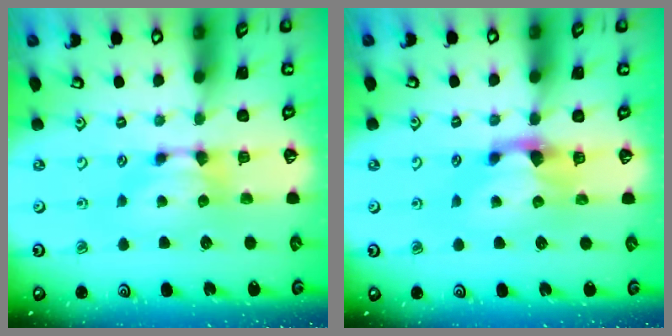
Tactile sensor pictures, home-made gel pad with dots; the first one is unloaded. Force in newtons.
{"total": 1.2, "press": 0.9, "slide": 0.9}